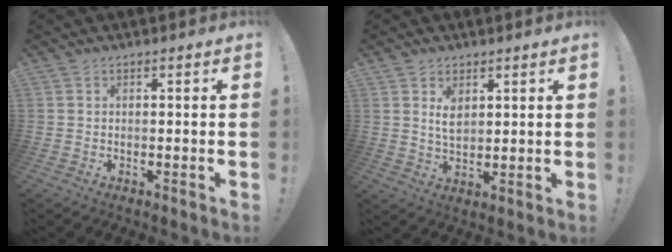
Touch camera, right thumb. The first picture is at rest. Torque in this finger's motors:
{"motor_torque": [0.17, -0.27, -0.21, 0.31, 0.01]}